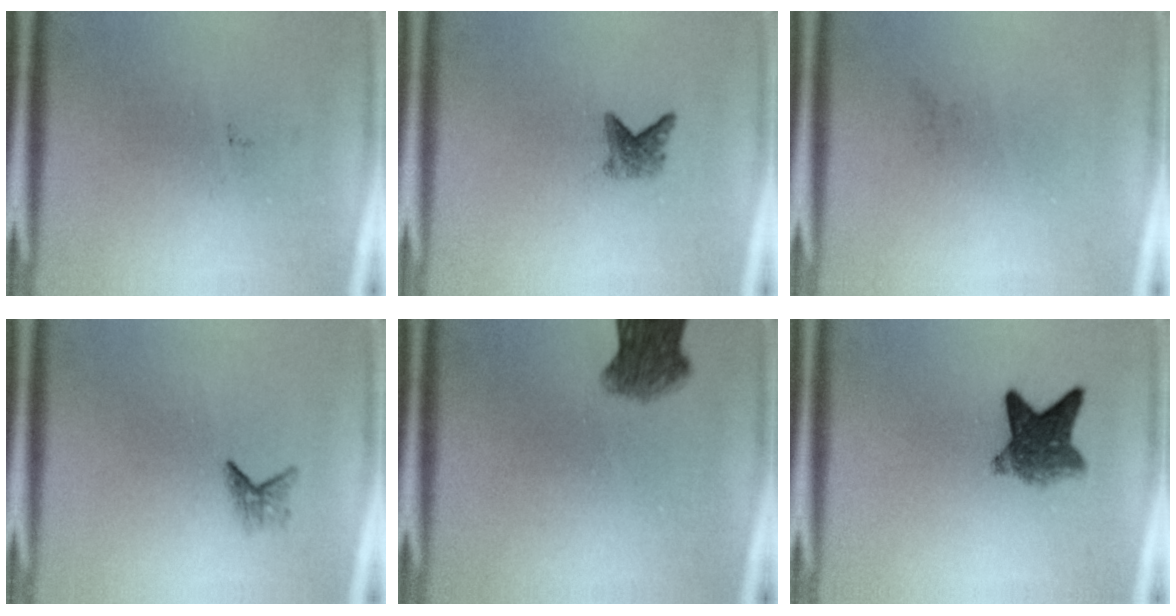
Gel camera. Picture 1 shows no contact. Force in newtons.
{"total": 2.1}
{"total": 0.0}
{"total": 1.2}
{"total": 5.8}
{"total": 6.1}